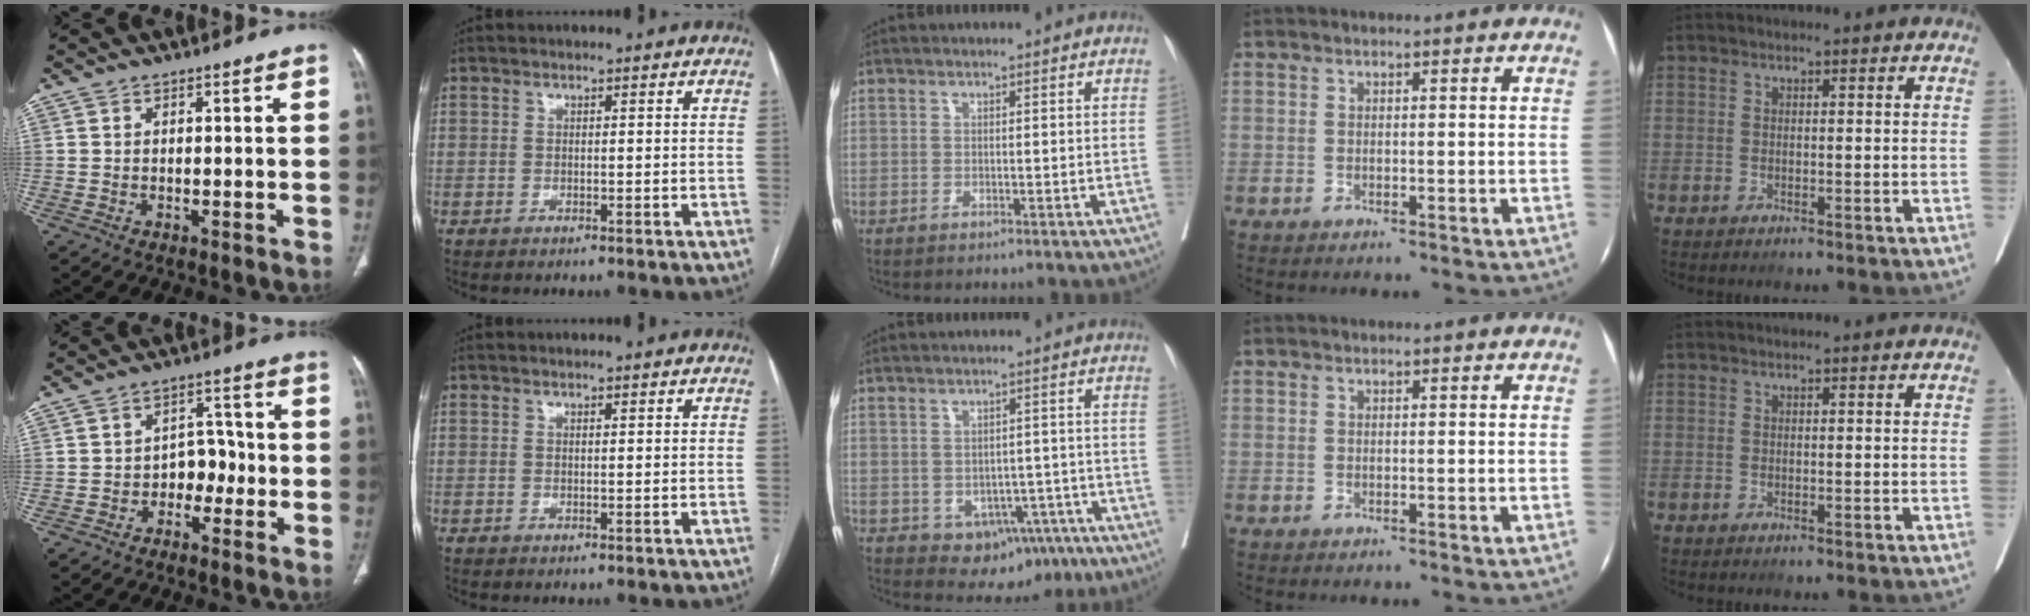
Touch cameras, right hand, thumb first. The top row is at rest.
{"thumb": {"total": 5.2, "force": [-1.9, 3.9, 2.9], "torque": [-0.011, 0.030, -0.038]}, "middle": {"total": 7.5, "force": [-3.4, 5.2, 4.1], "torque": [-0.034, 0.014, -0.034]}}